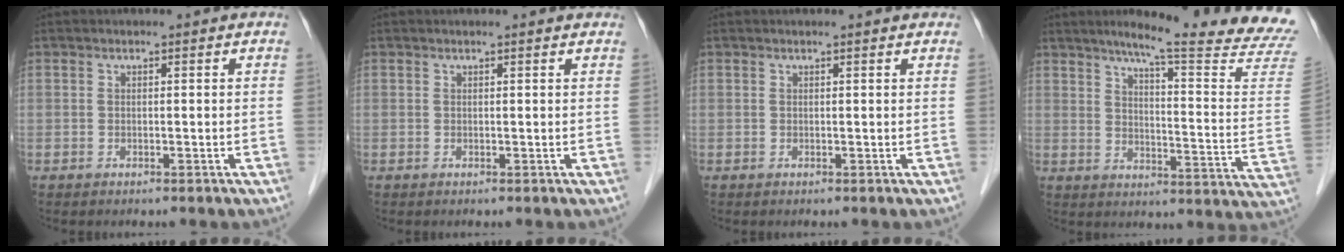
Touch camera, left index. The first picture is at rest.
{"total": 1.6, "force": [1.5, 0.0, 0.5], "torque": [-0.015, 0.009, 0.016]}
{"total": 1.5, "force": [1.4, 0.0, 0.5], "torque": [-0.015, 0.009, 0.016]}
{"total": 22.4, "force": [19.5, -1.2, 10.9], "torque": [-0.148, -0.089, 0.235]}